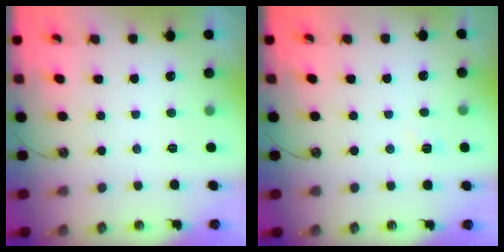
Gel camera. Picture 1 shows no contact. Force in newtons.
{"total": 2.9, "press": 2.8, "slide": 0.5}